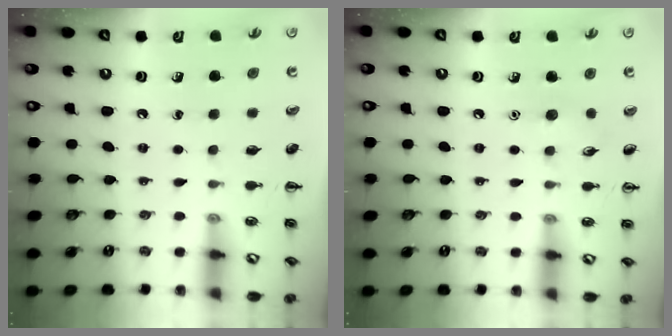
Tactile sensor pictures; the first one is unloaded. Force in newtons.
{"total": 4.9, "press": 4.7, "slide": 1.5}